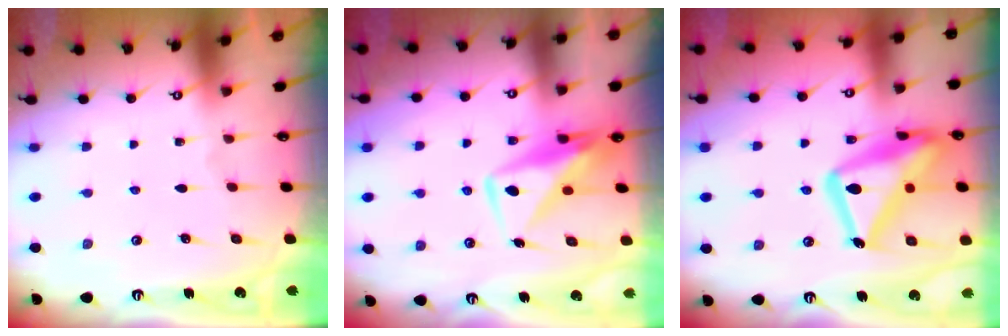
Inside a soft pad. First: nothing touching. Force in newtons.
{"total": 10.2, "press": 10.2, "slide": 0.9}
{"total": 21.3, "press": 21.3, "slide": 1.7}